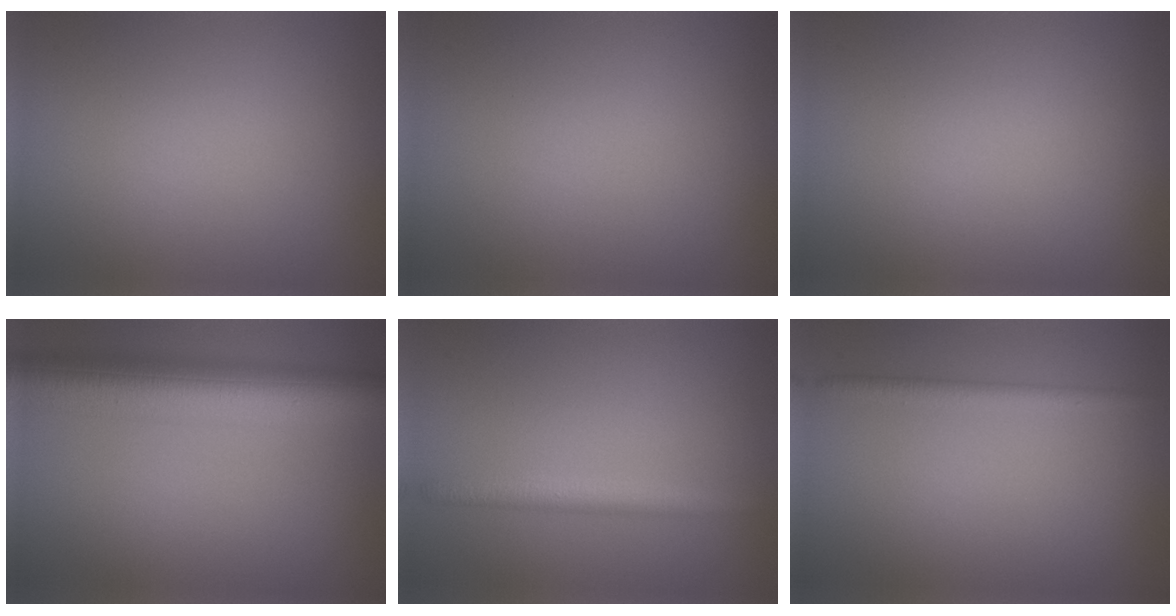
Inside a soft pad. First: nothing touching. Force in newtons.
{"total": 0.0}
{"total": 0.0}
{"total": 9.4, "press": 9.4, "slide": 0.1}
{"total": 2.3, "press": 2.3, "slide": 0.1}
{"total": 1.6, "press": 1.6, "slide": 0.1}